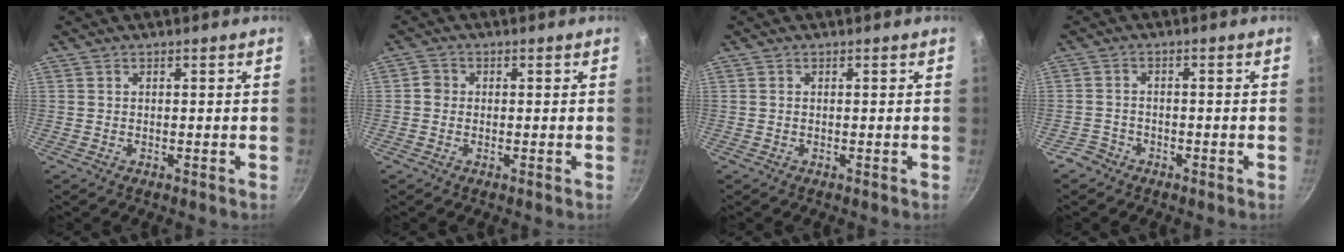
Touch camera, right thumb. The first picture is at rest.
{"total": 1.9, "force": [-0.2, 1.8, 0.7], "torque": [-0.003, 0.008, -0.008]}
{"total": 0.0}
{"total": 2.8, "force": [-2.0, 1.9, 0.2], "torque": [0.001, 0.029, -0.036]}